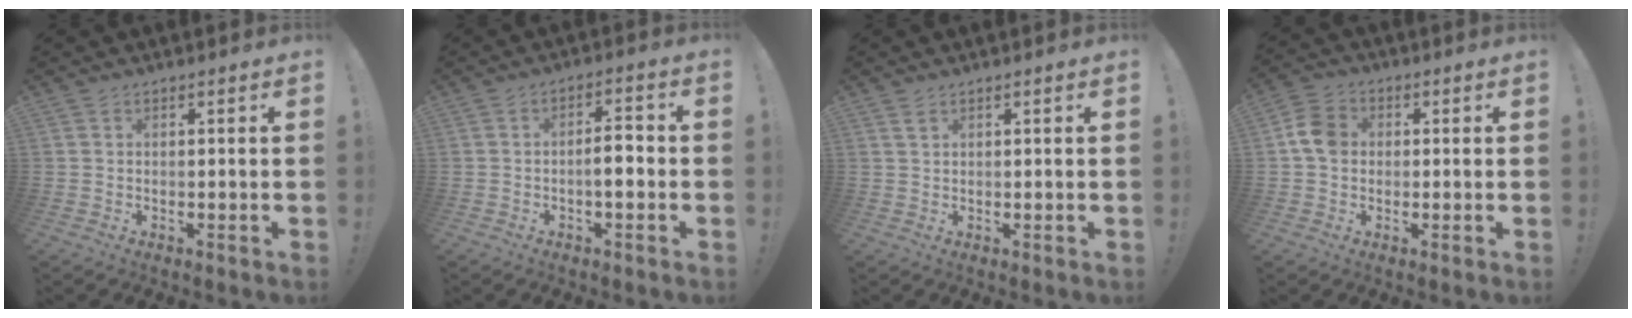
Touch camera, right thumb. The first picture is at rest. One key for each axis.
{"total": 5.9, "fx": -1.5, "fy": 2.0, "fz": 5.3, "tx": -0.079, "ty": 0.009, "tz": -0.030}
{"total": 1.5, "fx": 1.0, "fy": 0.8, "fz": 0.8, "tx": -0.012, "ty": -0.003, "tz": 0.018}
{"total": 7.8, "fx": 0.5, "fy": 6.3, "fz": 4.6, "tx": -0.072, "ty": 0.016, "tz": 0.013}